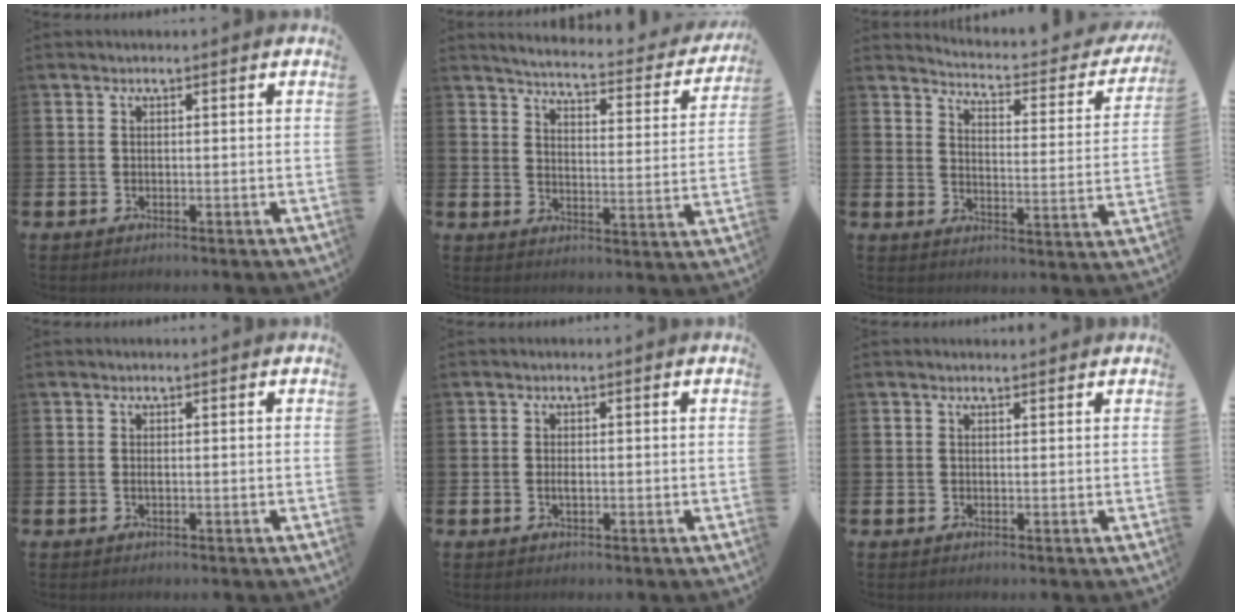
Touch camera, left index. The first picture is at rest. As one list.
[{"total": 4.1, "force": [3.9, 0.4, 1.2], "torque": [-0.043, -0.037, 0.058]}, {"total": 3.7, "force": [3.4, 0.8, 1.2], "torque": [-0.043, -0.034, 0.049]}, {"total": 0.0}, {"total": 0.9, "force": [-0.1, 0.3, 0.8], "torque": [-0.016, 0.001, -0.003]}, {"total": 0.8, "force": [0.8, 0.2, 0.1], "torque": [0.006, -0.001, 0.013]}]